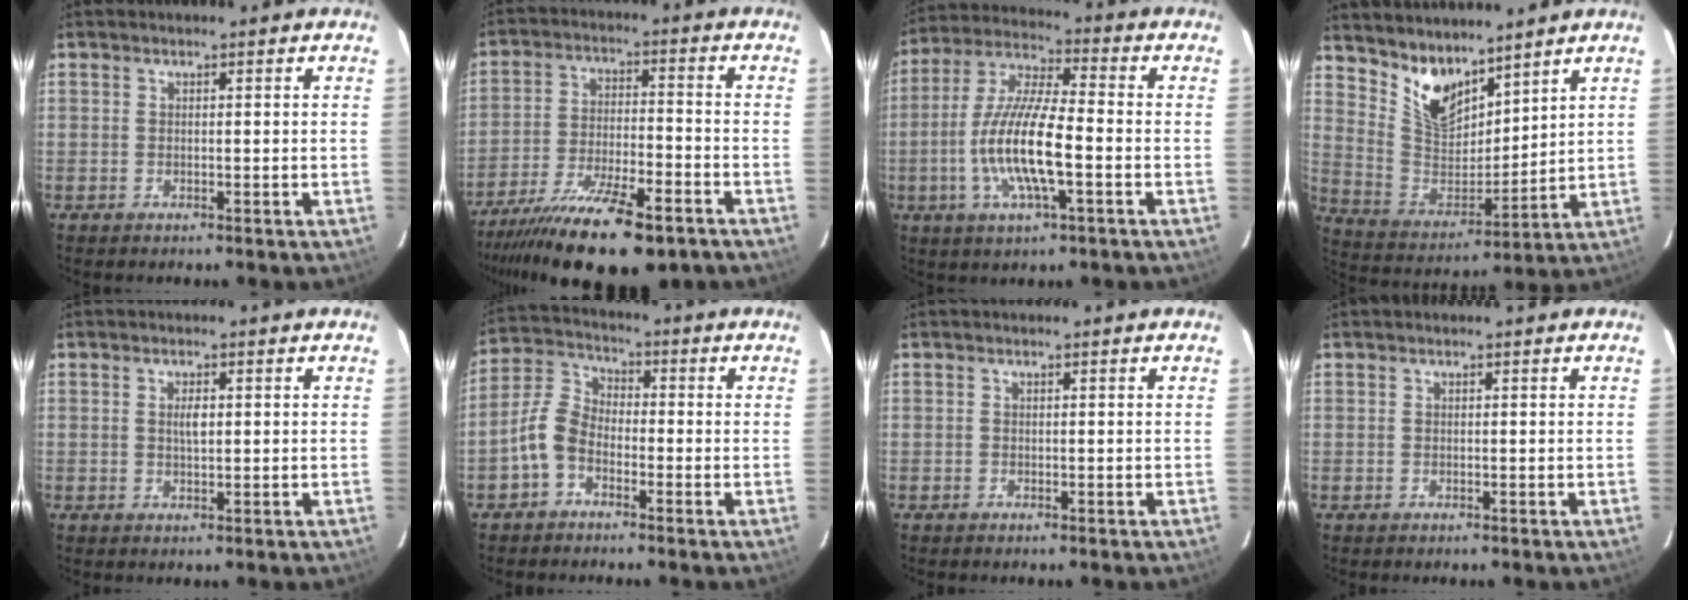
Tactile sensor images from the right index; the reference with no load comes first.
{"total": 20.0, "force": [-14.6, 5.7, 12.3], "torque": [-0.239, -0.046, -0.236]}
{"total": 14.2, "force": [-3.7, 3.0, 13.4], "torque": [-0.274, -0.004, -0.074]}
{"total": 11.3, "force": [8.7, 5.4, 4.8], "torque": [-0.098, -0.003, 0.179]}
{"total": 2.1, "force": [0.3, 0.9, 1.9], "torque": [-0.034, 0.002, 0.007]}
{"total": 6.5, "force": [-3.3, 4.1, 3.8], "torque": [-0.086, 0.020, -0.075]}
{"total": 0.0}
{"total": 0.0}